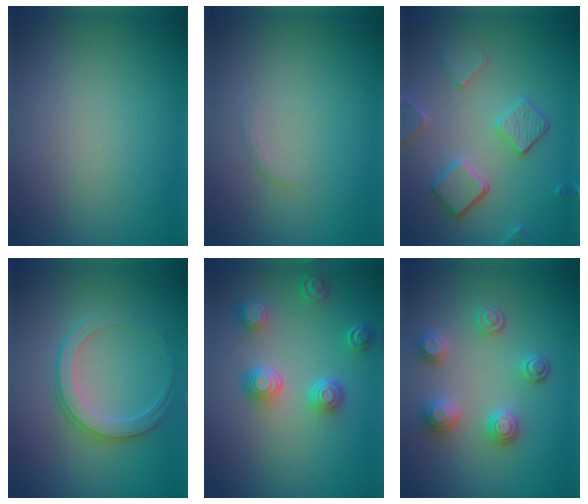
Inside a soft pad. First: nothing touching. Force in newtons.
{"total": 0.7, "press": 0.7, "slide": 0.1}
{"total": 4.3, "press": 3.8, "slide": 1.9}
{"total": 3.3, "press": 2.8, "slide": 1.8}
{"total": 4.2, "press": 3.4, "slide": 2.6}
{"total": 3.4, "press": 3.2, "slide": 1.2}